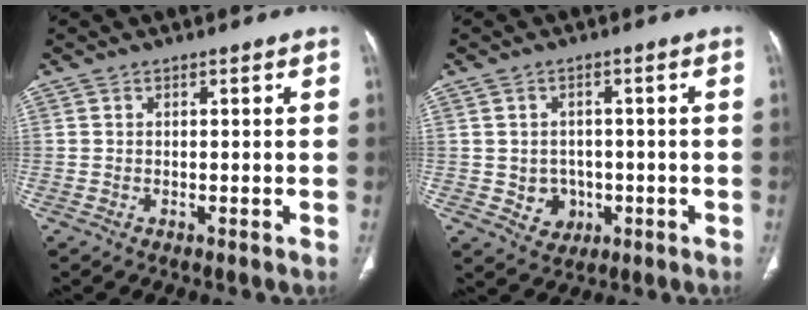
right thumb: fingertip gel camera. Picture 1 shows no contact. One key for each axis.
{"total": 5.0, "fx": -0.9, "fy": 4.5, "fz": 2.0, "tx": -0.006, "ty": 0.007, "tz": -0.002}